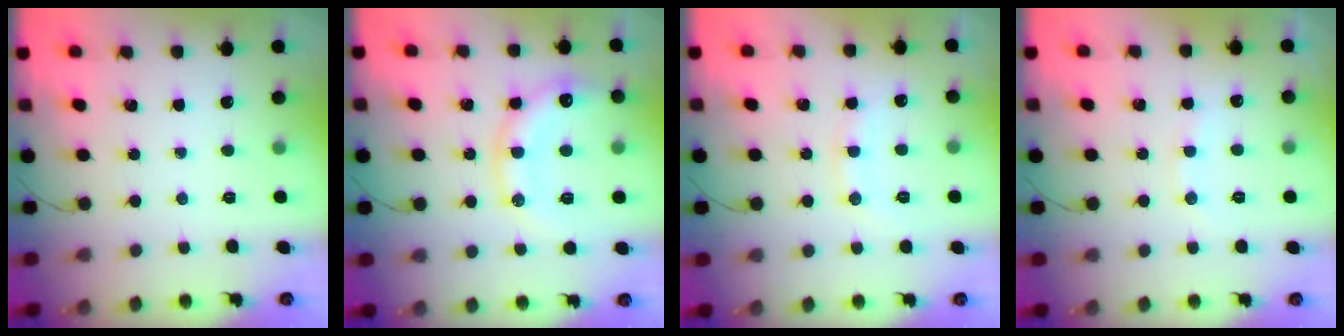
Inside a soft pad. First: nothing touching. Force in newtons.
{"total": 14.6, "press": 14.4, "slide": 2.2}
{"total": 10.1, "press": 10.0, "slide": 1.0}
{"total": 6.7, "press": 6.6, "slide": 1.2}